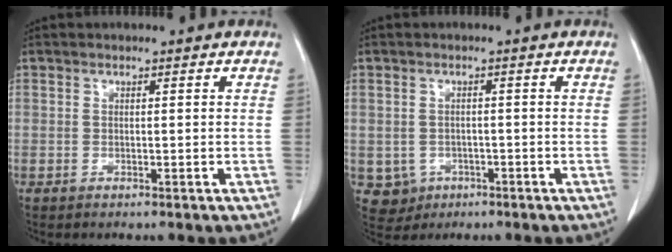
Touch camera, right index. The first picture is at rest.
{"total": 4.1, "force": [-1.2, 3.9, 0.4], "torque": [-0.002, 0.007, -0.009]}